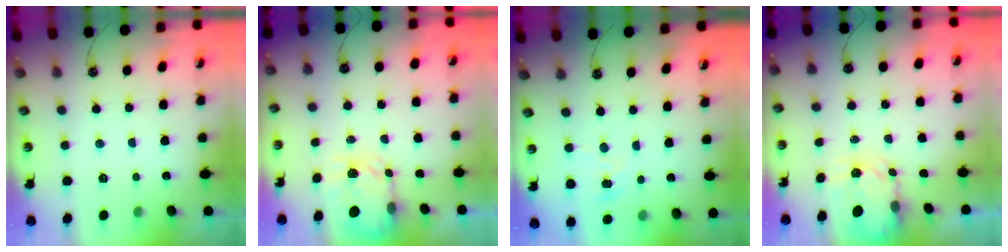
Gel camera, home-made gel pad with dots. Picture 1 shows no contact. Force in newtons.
{"total": 4.0, "press": 3.9, "slide": 0.5}
{"total": 3.6, "press": 3.6, "slide": 0.4}
{"total": 3.6, "press": 3.6, "slide": 0.6}